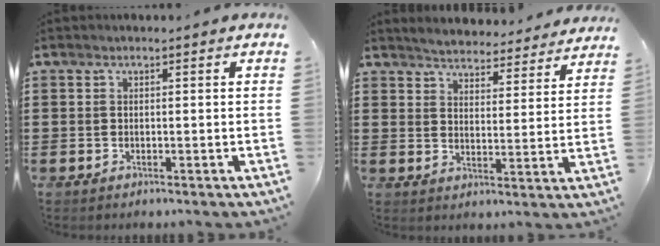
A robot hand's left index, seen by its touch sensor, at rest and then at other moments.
{"total": 4.1, "force": [4.1, -0.1, 0.0], "torque": [-0.022, -0.028, 0.070]}